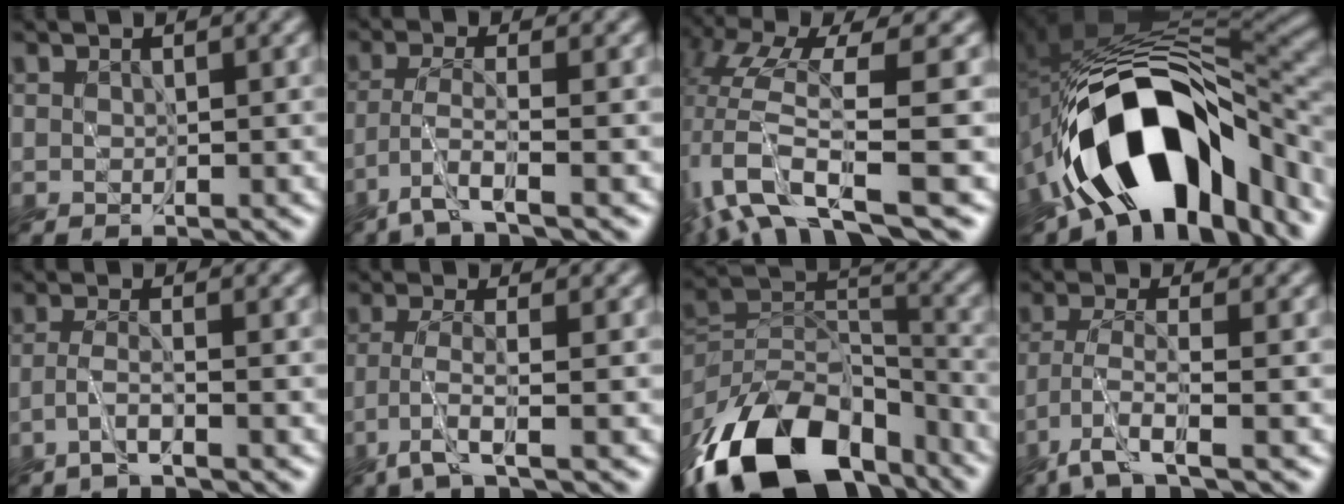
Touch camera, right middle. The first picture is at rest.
{"total": 3.4, "force": [-2.4, -0.1, 2.3], "torque": [-0.047, -0.002, -0.058]}
{"total": 10.7, "force": [-4.2, 2.9, 9.4], "torque": [-0.210, 0.004, -0.070]}
{"total": 16.1, "force": [-7.6, 7.7, 12.0], "torque": [-0.183, 0.007, -0.127]}
{"total": 1.7, "force": [-1.1, -0.2, 1.2], "torque": [-0.029, 0.003, -0.030]}
{"total": 2.7, "force": [-1.6, -0.2, 2.2], "torque": [-0.045, 0.000, -0.041]}
{"total": 15.5, "force": [-10.7, 8.2, 7.7], "torque": [-0.173, 0.009, -0.193]}
{"total": 3.9, "force": [-3.0, 0.0, 2.6], "torque": [-0.052, -0.004, -0.066]}